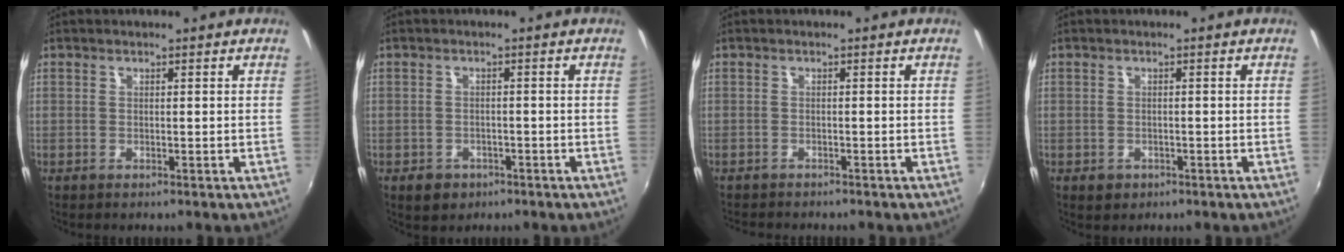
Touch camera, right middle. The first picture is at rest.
{"total": 3.7, "force": [-2.1, 2.8, 1.2], "torque": [-0.033, -0.002, -0.028]}
{"total": 2.8, "force": [-2.7, 0.5, 0.6], "torque": [-0.023, -0.017, -0.046]}
{"total": 2.1, "force": [-1.0, 1.7, 0.7], "torque": [-0.016, -0.003, -0.012]}